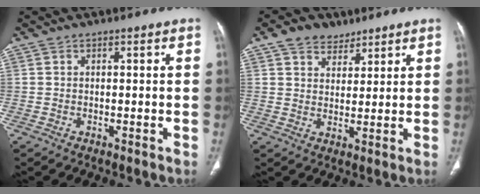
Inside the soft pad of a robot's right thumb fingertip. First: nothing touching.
{"total": 6.6, "force": [4.4, 4.5, 1.9], "torque": [-0.007, -0.022, 0.076]}